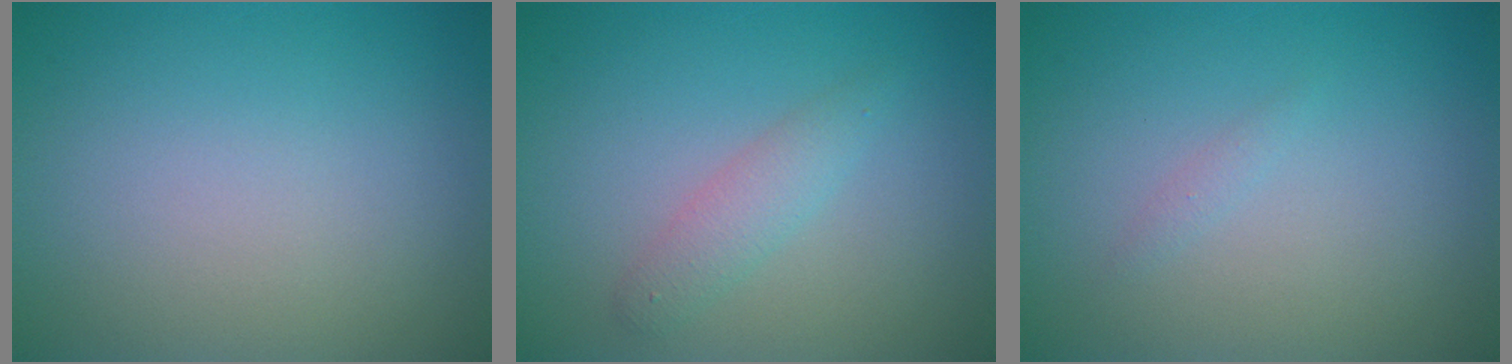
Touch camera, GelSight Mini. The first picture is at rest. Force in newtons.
{"total": 1.9, "press": 1.9, "slide": 0.0}
{"total": 0.5, "press": 0.5, "slide": 0.0}